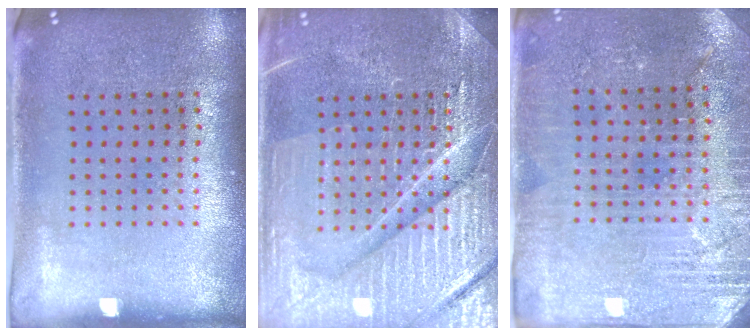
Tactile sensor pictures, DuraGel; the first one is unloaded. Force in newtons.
{"total": 7.6, "press": 7.5, "slide": 1.0}
{"total": 3.0, "press": 2.9, "slide": 0.5}